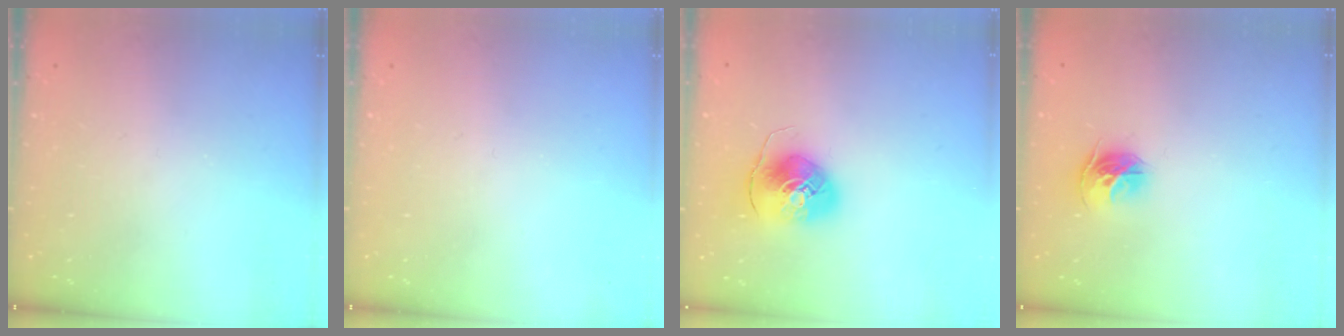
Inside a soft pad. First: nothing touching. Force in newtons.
{"total": 0.0}
{"total": 9.0, "press": 8.8, "slide": 1.5}
{"total": 9.9, "press": 9.8, "slide": 1.0}